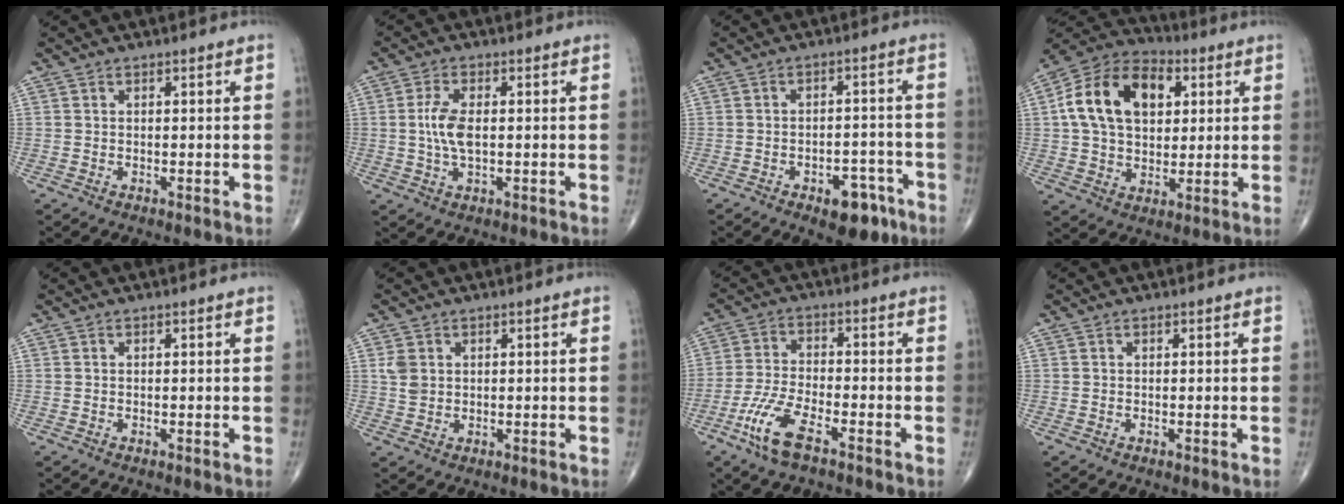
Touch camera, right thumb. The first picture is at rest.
{"total": 5.8, "force": [0.2, 2.7, 5.2], "torque": [-0.113, 0.001, 0.001]}
{"total": 8.7, "force": [-5.1, 4.3, 5.5], "torque": [-0.051, 0.038, -0.067]}
{"total": 18.0, "force": [4.2, 12.0, 12.7], "torque": [-0.203, 0.010, 0.067]}
{"total": 0.0}
{"total": 3.2, "force": [0.8, 2.6, 1.7], "torque": [-0.027, -0.001, 0.022]}
{"total": 8.9, "force": [-5.2, 2.8, 6.6], "torque": [-0.149, 0.016, -0.102]}
{"total": 0.0}